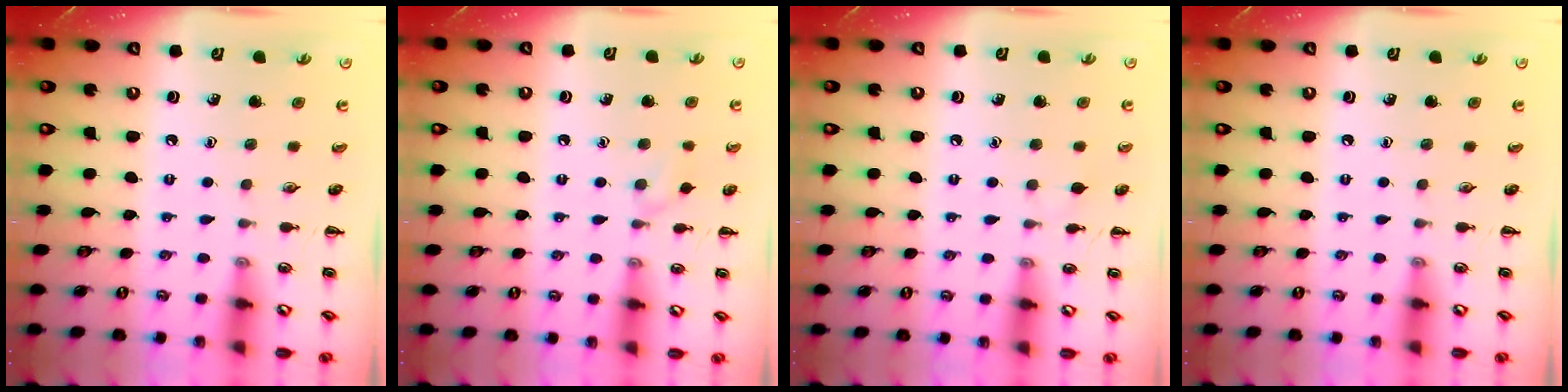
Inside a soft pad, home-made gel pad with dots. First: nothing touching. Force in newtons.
{"total": 4.5, "press": 4.2, "slide": 1.6}
{"total": 4.5, "press": 4.2, "slide": 1.5}
{"total": 0.0}